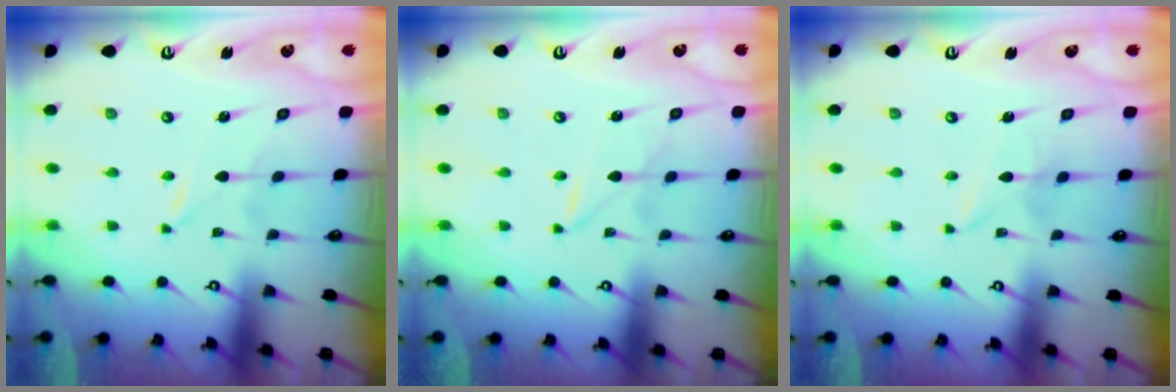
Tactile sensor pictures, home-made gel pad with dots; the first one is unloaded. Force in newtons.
{"total": 1.2, "press": 1.2, "slide": 0.1}
{"total": 2.3, "press": 2.3, "slide": 0.3}